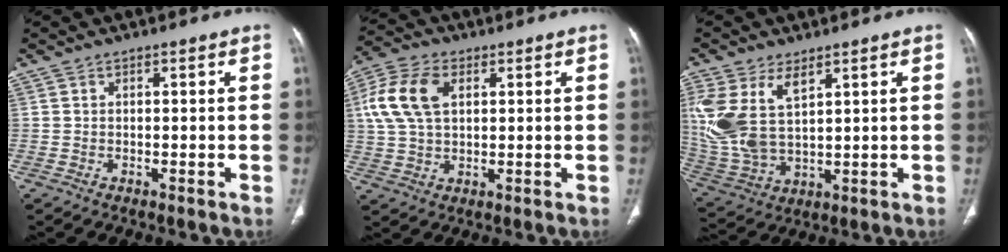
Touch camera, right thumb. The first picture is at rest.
{"total": 11.4, "force": [3.1, 6.9, 8.5], "torque": [-0.179, 0.012, 0.057]}
{"total": 14.3, "force": [5.5, 7.8, 10.6], "torque": [-0.235, -0.014, 0.127]}